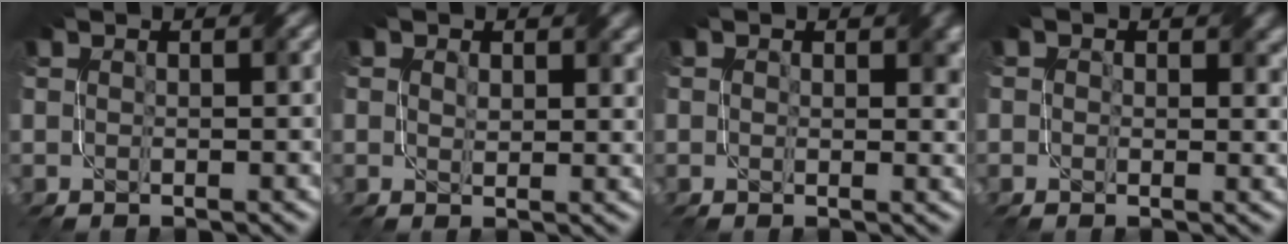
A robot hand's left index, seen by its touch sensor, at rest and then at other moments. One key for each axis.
{"total": 2.7, "fx": 1.1, "fy": 1.8, "fz": 1.6, "tx": -0.028, "ty": -0.004, "tz": 0.020}
{"total": 2.5, "fx": 1.0, "fy": 1.7, "fz": 1.5, "tx": -0.016, "ty": -0.004, "tz": 0.011}
{"total": 2.8, "fx": 1.0, "fy": 2.1, "fz": 1.6, "tx": -0.018, "ty": -0.006, "tz": 0.008}